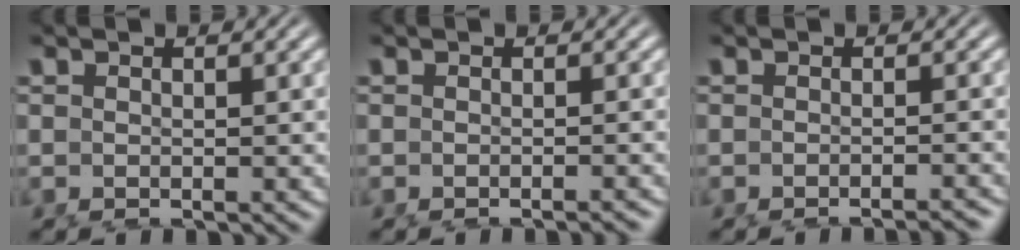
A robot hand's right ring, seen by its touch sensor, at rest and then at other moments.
{"total": 1.2, "force": [-1.1, -0.3, 0.4], "torque": [-0.007, 0.001, -0.017]}
{"total": 2.7, "force": [-2.6, -0.2, 0.8], "torque": [-0.007, -0.003, -0.039]}